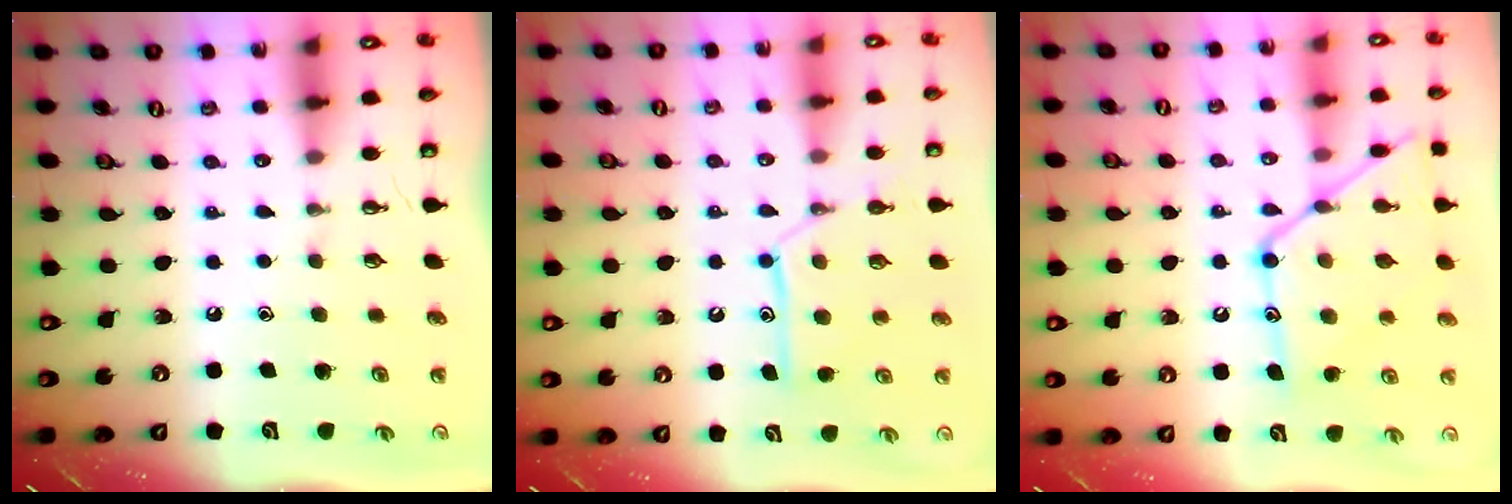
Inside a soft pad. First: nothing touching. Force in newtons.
{"total": 13.5, "press": 13.5, "slide": 1.0}
{"total": 18.7, "press": 18.6, "slide": 1.6}